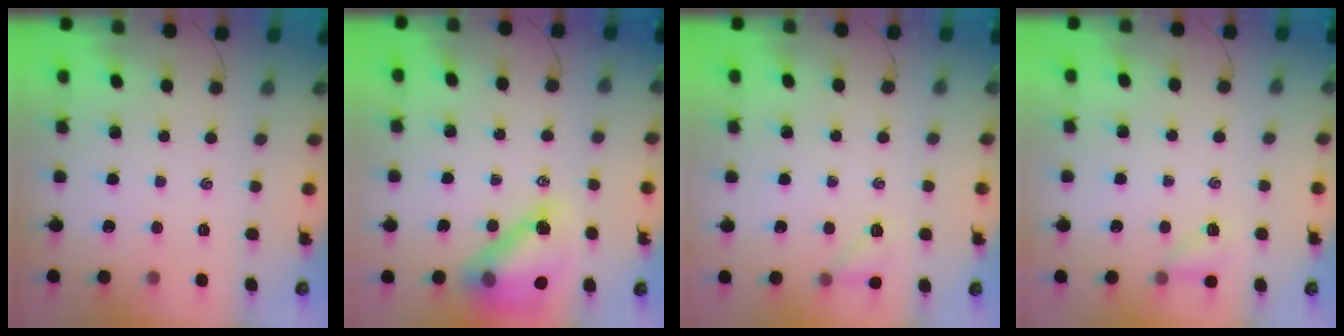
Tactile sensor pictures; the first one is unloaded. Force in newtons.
{"total": 14.4, "press": 13.8, "slide": 4.2}
{"total": 6.3, "press": 6.2, "slide": 1.3}
{"total": 4.0, "press": 3.9, "slide": 1.0}